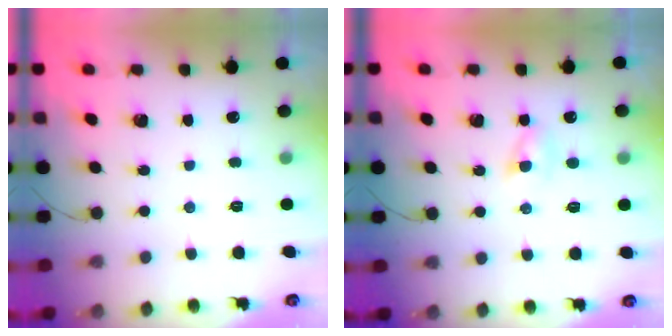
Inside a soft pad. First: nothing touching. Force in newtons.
{"total": 2.3, "press": 2.1, "slide": 0.9}